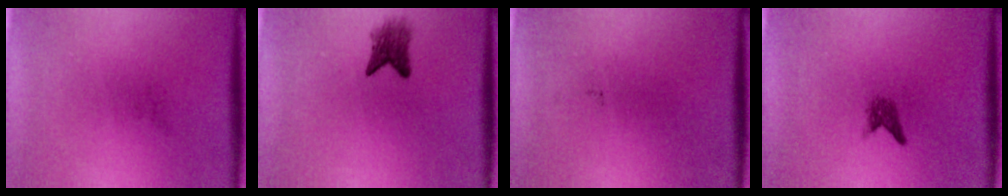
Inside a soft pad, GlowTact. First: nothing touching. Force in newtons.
{"total": 2.9}
{"total": 0.0}
{"total": 1.5}